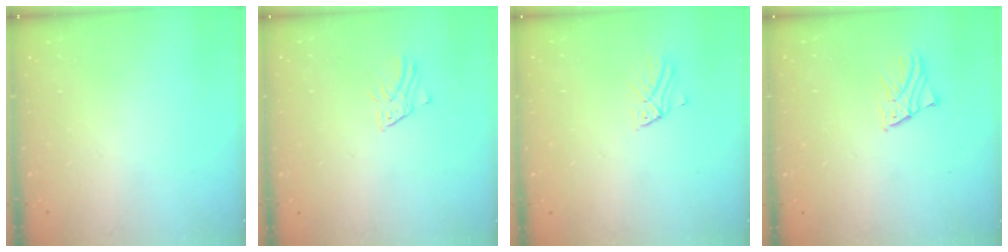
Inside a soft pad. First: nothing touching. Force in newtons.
{"total": 2.1, "press": 2.1, "slide": 0.1}
{"total": 2.7, "press": 2.7, "slide": 0.2}
{"total": 2.1, "press": 2.1, "slide": 0.2}